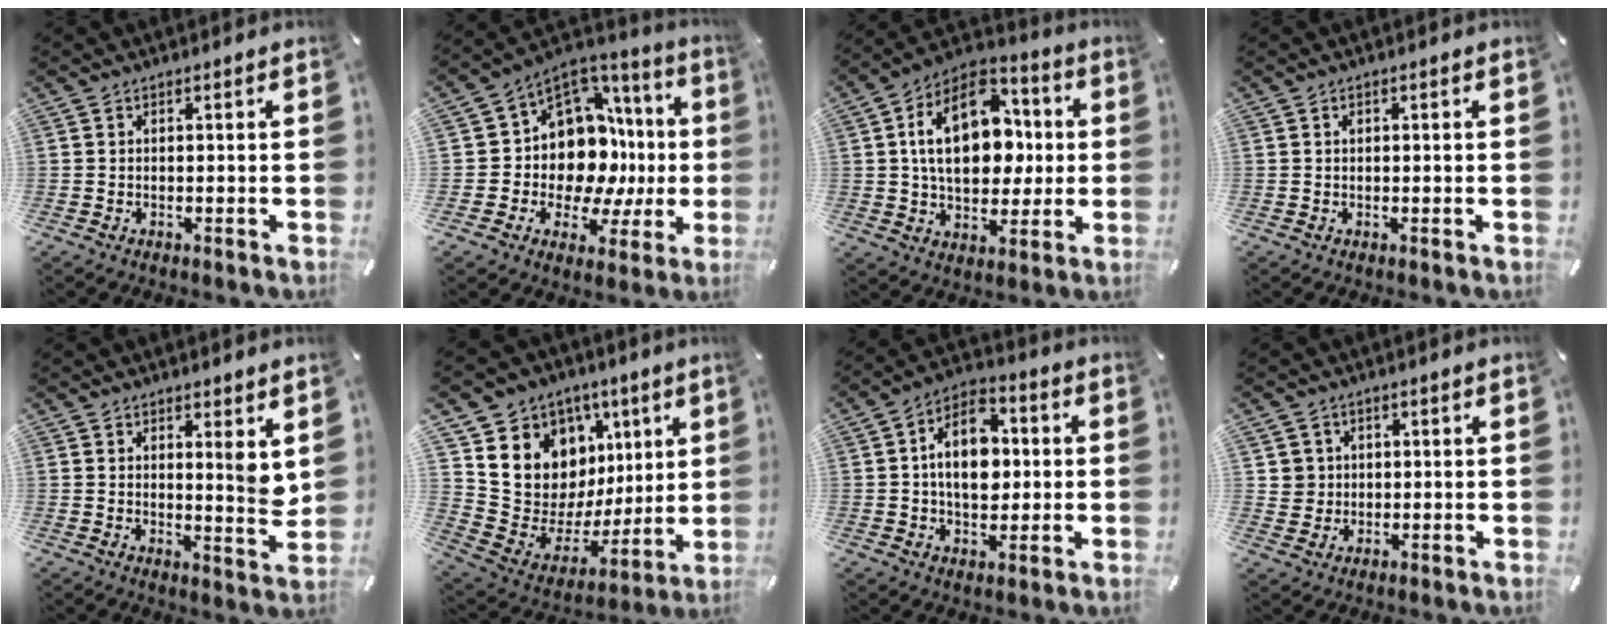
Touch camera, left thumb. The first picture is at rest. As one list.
[{"total": 12.3, "force": [0.4, 10.6, 6.4], "torque": [-0.097, -0.055, 0.011]}, {"total": 19.9, "force": [3.5, 14.0, 13.7], "torque": [-0.234, -0.002, 0.060]}, {"total": 1.1, "force": [0.2, 0.9, 0.4], "torque": [-0.001, 0.001, 0.002]}, {"total": 5.3, "force": [3.4, 2.0, 3.6], "torque": [-0.038, -0.035, 0.055]}, {"total": 13.6, "force": [5.3, 11.9, 3.8], "torque": [-0.051, -0.066, 0.117]}, {"total": 12.5, "force": [1.0, 8.6, 9.0], "torque": [-0.159, 0.007, 0.015]}, {"total": 4.6, "force": [1.5, 4.3, -0.2], "torque": [-0.003, 0.002, 0.027]}]